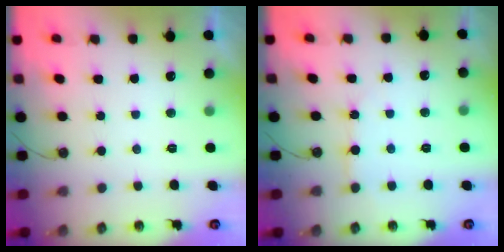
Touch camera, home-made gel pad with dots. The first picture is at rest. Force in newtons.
{"total": 3.6, "press": 3.6, "slide": 0.2}